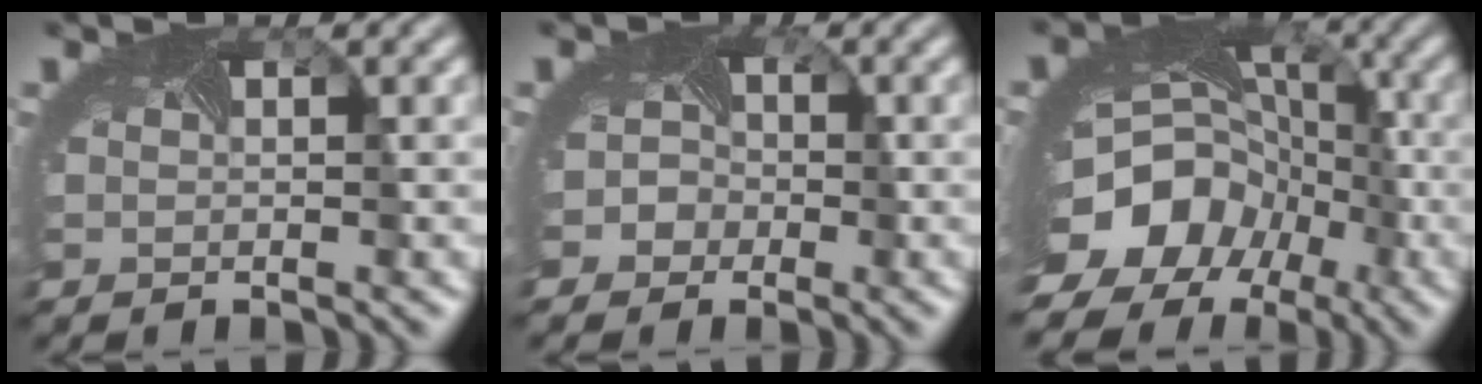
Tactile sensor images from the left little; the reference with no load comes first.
{"total": 4.1, "force": [-1.8, 3.6, 1.0], "torque": [0.007, 0.006, -0.043]}
{"total": 14.4, "force": [-6.5, 11.4, 6.1], "torque": [-0.118, -0.042, -0.110]}